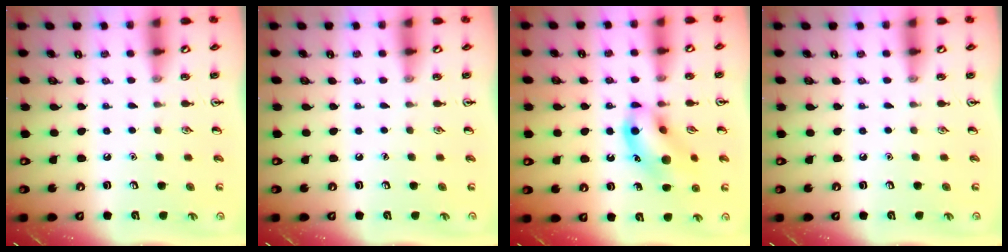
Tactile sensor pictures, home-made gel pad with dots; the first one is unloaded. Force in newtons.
{"total": 0.0}
{"total": 12.6, "press": 12.5, "slide": 1.2}
{"total": 0.0}